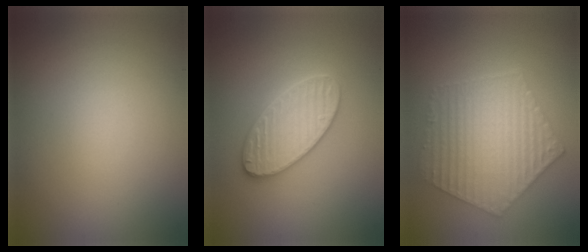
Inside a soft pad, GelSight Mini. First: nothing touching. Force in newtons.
{"total": 3.9, "press": 3.9, "slide": 0.5}
{"total": 6.1, "press": 4.9, "slide": 3.6}